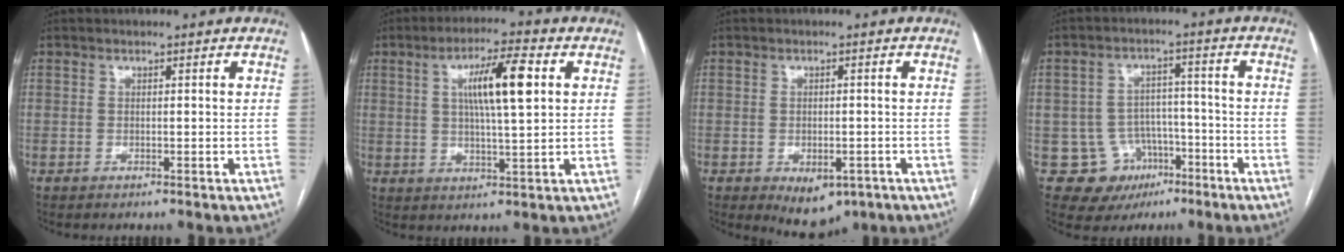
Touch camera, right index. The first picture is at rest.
{"total": 9.6, "force": [2.5, 1.1, 9.2], "torque": [-0.160, 0.009, 0.043]}
{"total": 5.8, "force": [-3.0, 3.3, 3.7], "torque": [-0.047, -0.004, -0.030]}
{"total": 8.7, "force": [-3.6, 7.8, 1.2], "torque": [-0.013, 0.021, -0.042]}